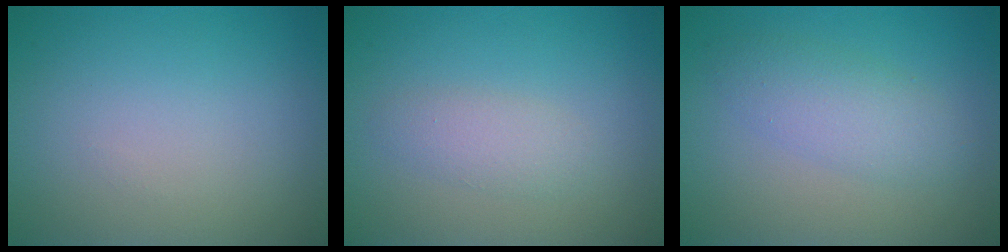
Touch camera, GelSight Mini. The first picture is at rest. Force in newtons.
{"total": 1.9, "press": 1.9, "slide": 0.0}
{"total": 3.2, "press": 3.2, "slide": 0.1}